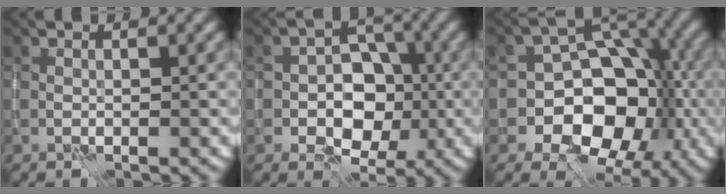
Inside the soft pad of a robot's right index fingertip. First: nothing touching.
{"total": 5.9, "force": [-1.4, 4.3, 3.8], "torque": [-0.030, 0.003, -0.033]}
{"total": 9.9, "force": [-2.7, 7.3, 6.0], "torque": [-0.051, 0.009, -0.055]}